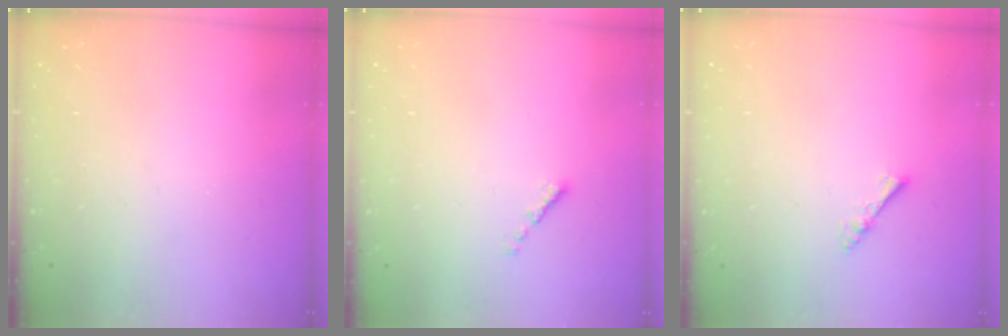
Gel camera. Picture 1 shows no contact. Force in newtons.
{"total": 0.0}
{"total": 2.9, "press": 2.8, "slide": 0.4}